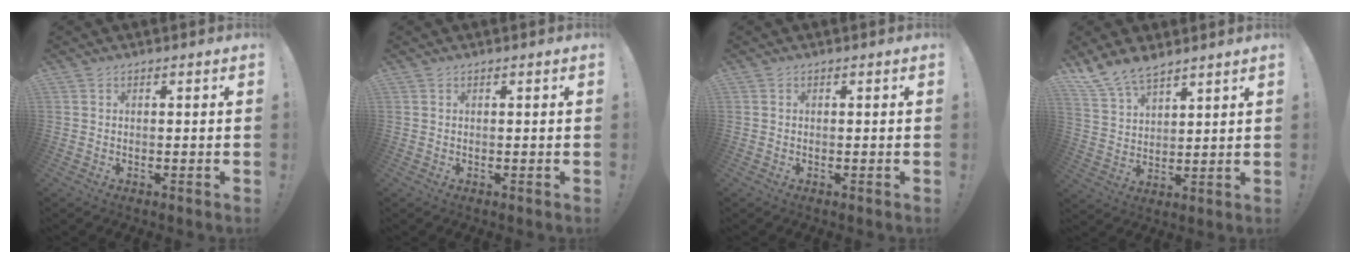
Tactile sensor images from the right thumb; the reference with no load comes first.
{"total": 0.0}
{"total": 0.0}
{"total": 9.2, "force": [8.0, 3.3, 3.1], "torque": [-0.069, -0.049, 0.158]}